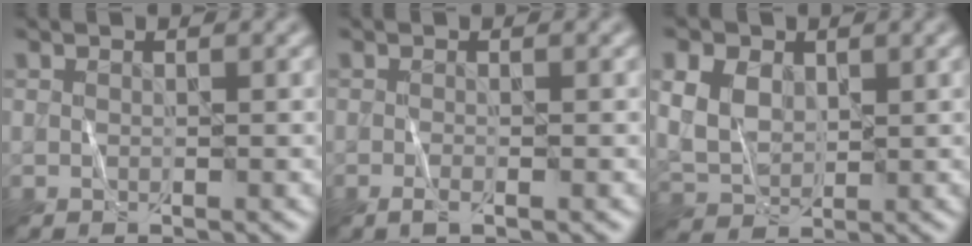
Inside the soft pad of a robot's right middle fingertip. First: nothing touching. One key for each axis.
{"total": 1.2, "fx": -0.5, "fy": 0.2, "fz": 1.0, "tx": -0.018, "ty": -0.002, "tz": -0.011}
{"total": 6.7, "fx": 2.4, "fy": 5.0, "fz": 3.7, "tx": -0.099, "ty": 0.024, "tz": 0.035}